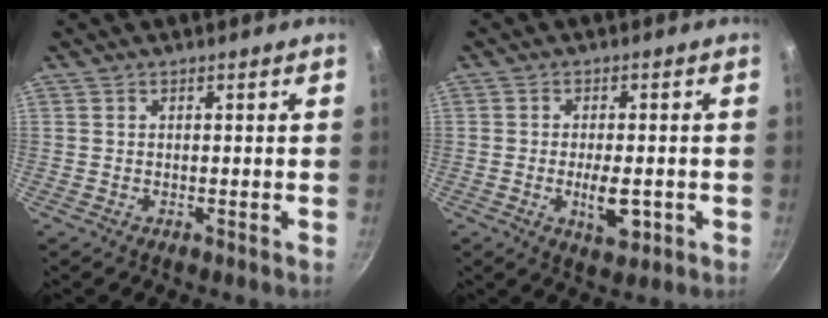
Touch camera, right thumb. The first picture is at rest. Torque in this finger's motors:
{"motor_torque": [2.17, 2.84, 0.96, -0.59, 0.28]}